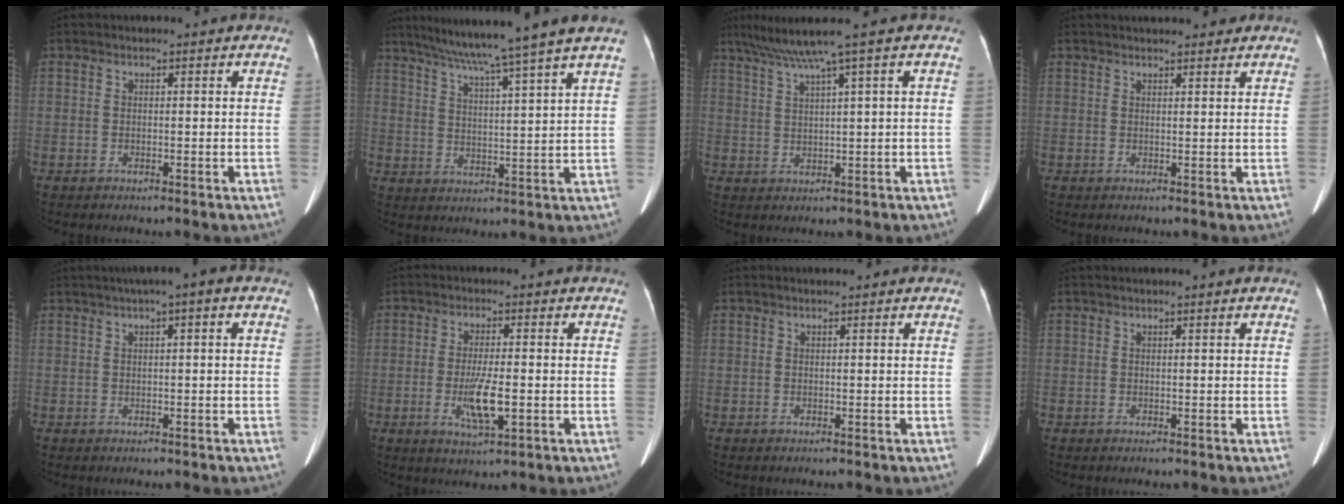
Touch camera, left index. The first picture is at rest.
{"total": 13.8, "force": [11.3, -2.9, 7.4], "torque": [-0.119, -0.012, 0.161]}
{"total": 6.2, "force": [4.1, -1.7, 4.3], "torque": [-0.082, 0.018, 0.078]}
{"total": 7.3, "force": [6.5, 1.6, 2.9], "torque": [-0.035, 0.025, 0.082]}
{"total": 3.2, "force": [1.2, 0.3, 3.0], "torque": [-0.045, 0.018, 0.014]}
{"total": 6.0, "force": [-1.4, 1.1, 5.7], "torque": [-0.113, -0.011, -0.022]}
{"total": 0.0}
{"total": 0.0}